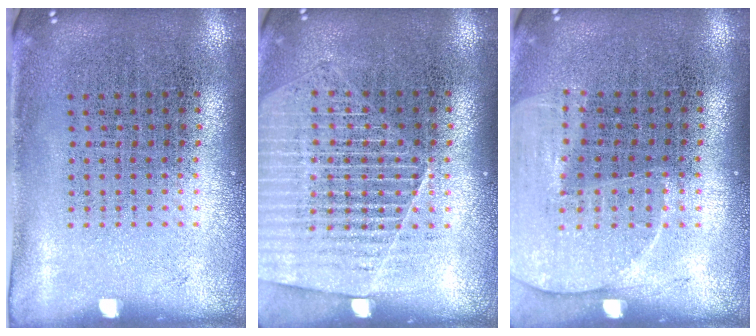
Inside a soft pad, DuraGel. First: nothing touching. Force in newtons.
{"total": 1.3, "press": 1.3, "slide": 0.2}
{"total": 1.3, "press": 1.3, "slide": 0.3}